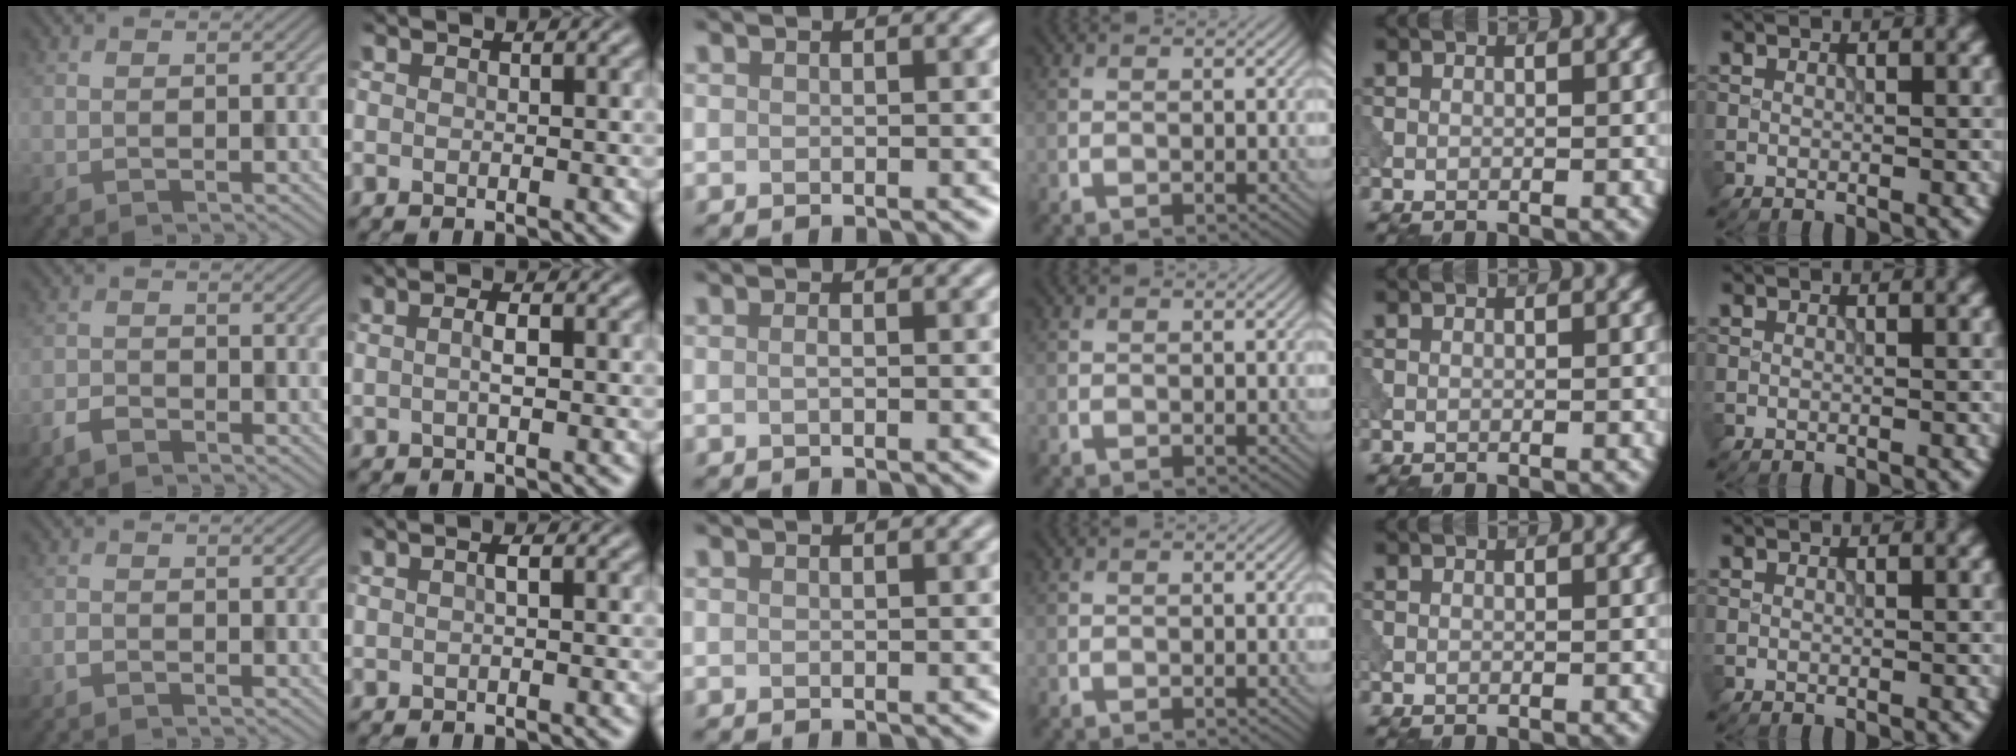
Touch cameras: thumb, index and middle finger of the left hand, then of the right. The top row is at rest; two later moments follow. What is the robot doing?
{"motion": "dispense", "object": "pipette"}